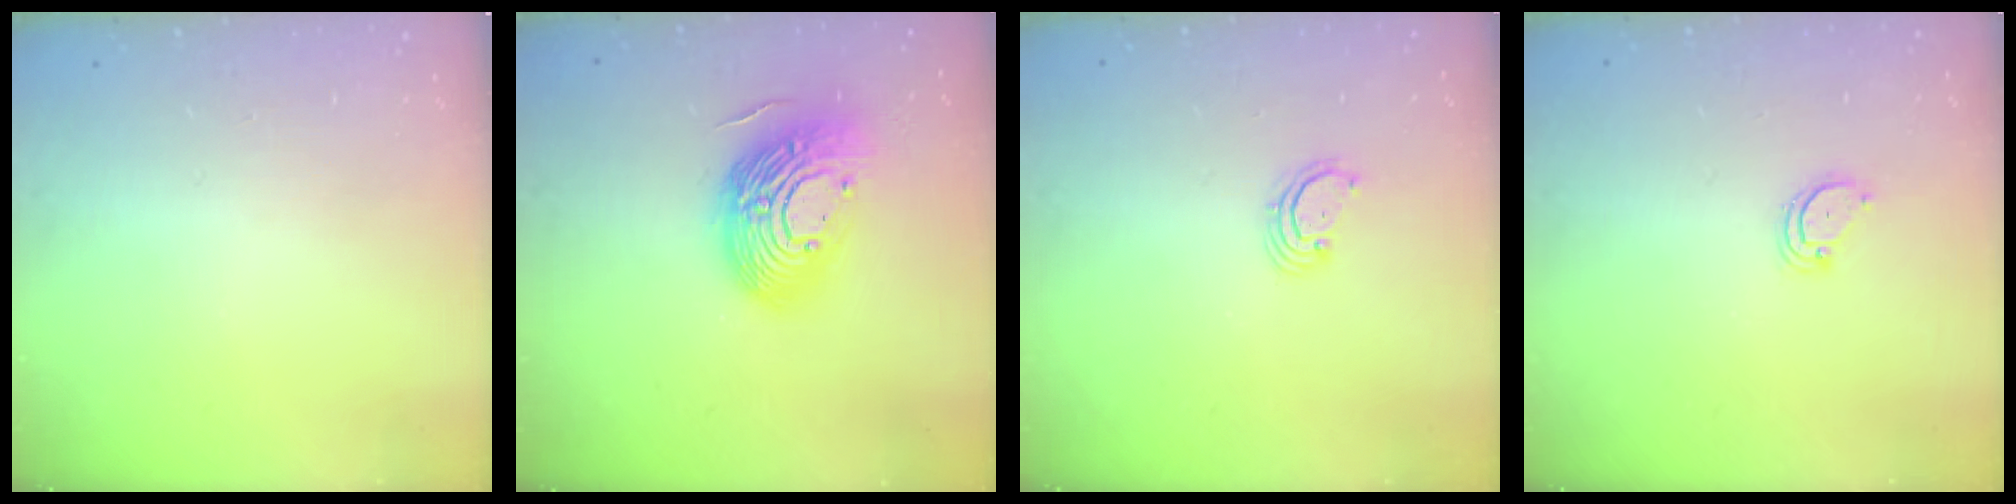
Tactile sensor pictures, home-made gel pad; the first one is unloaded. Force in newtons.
{"total": 20.9, "press": 20.8, "slide": 1.8}
{"total": 2.7, "press": 2.7, "slide": 0.3}
{"total": 3.0, "press": 3.0, "slide": 0.2}